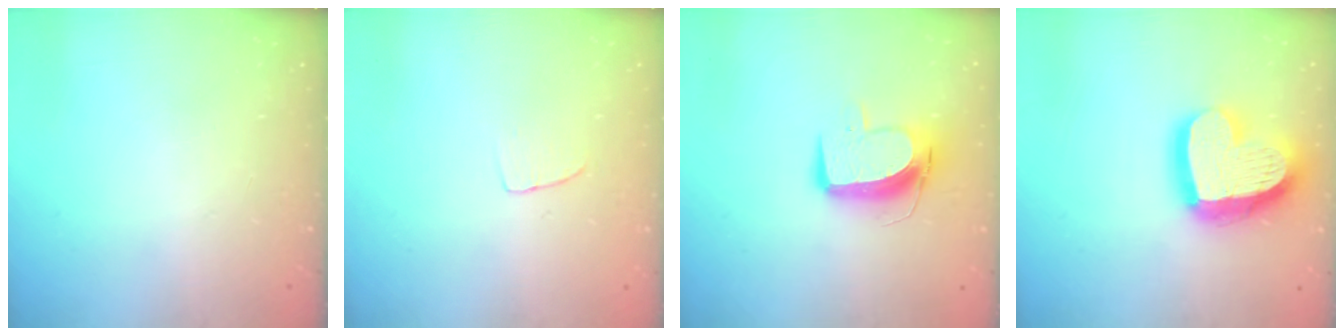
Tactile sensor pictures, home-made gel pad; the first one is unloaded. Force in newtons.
{"total": 3.3, "press": 3.3, "slide": 0.2}
{"total": 11.1, "press": 11.0, "slide": 1.2}
{"total": 21.5, "press": 21.4, "slide": 2.1}